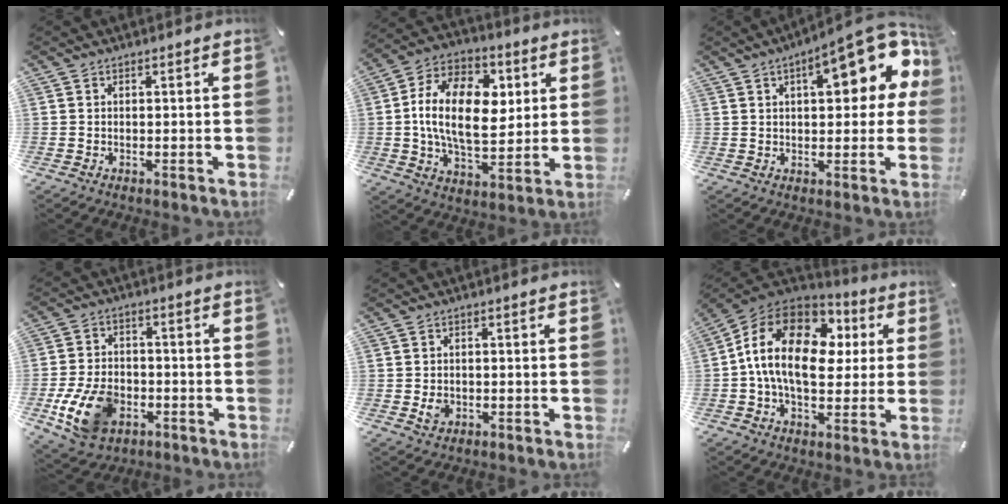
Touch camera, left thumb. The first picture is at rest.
{"total": 18.3, "force": [2.3, 11.3, 14.2], "torque": [-0.270, 0.006, 0.036]}
{"total": 17.4, "force": [6.2, 7.1, 14.6], "torque": [-0.180, -0.021, 0.094]}
{"total": 12.7, "force": [-4.5, 8.7, 8.1], "torque": [-0.166, 0.014, -0.076]}
{"total": 2.6, "force": [-0.5, 2.0, 1.5], "torque": [-0.035, 0.002, -0.011]}
{"total": 19.8, "force": [2.4, 12.8, 14.9], "torque": [-0.293, 0.009, 0.039]}